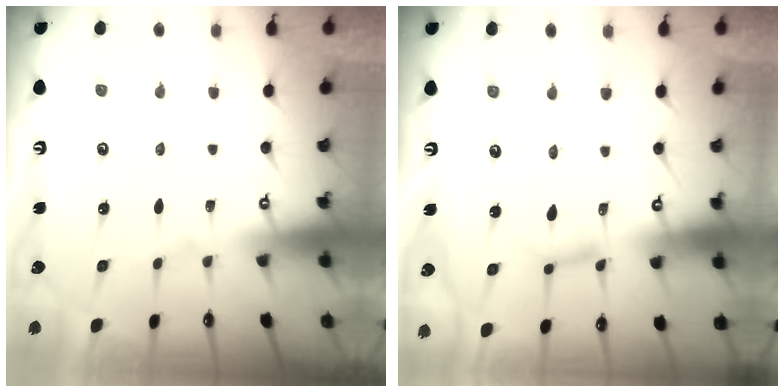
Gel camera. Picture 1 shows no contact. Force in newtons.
{"total": 7.1, "press": 7.0, "slide": 0.6}